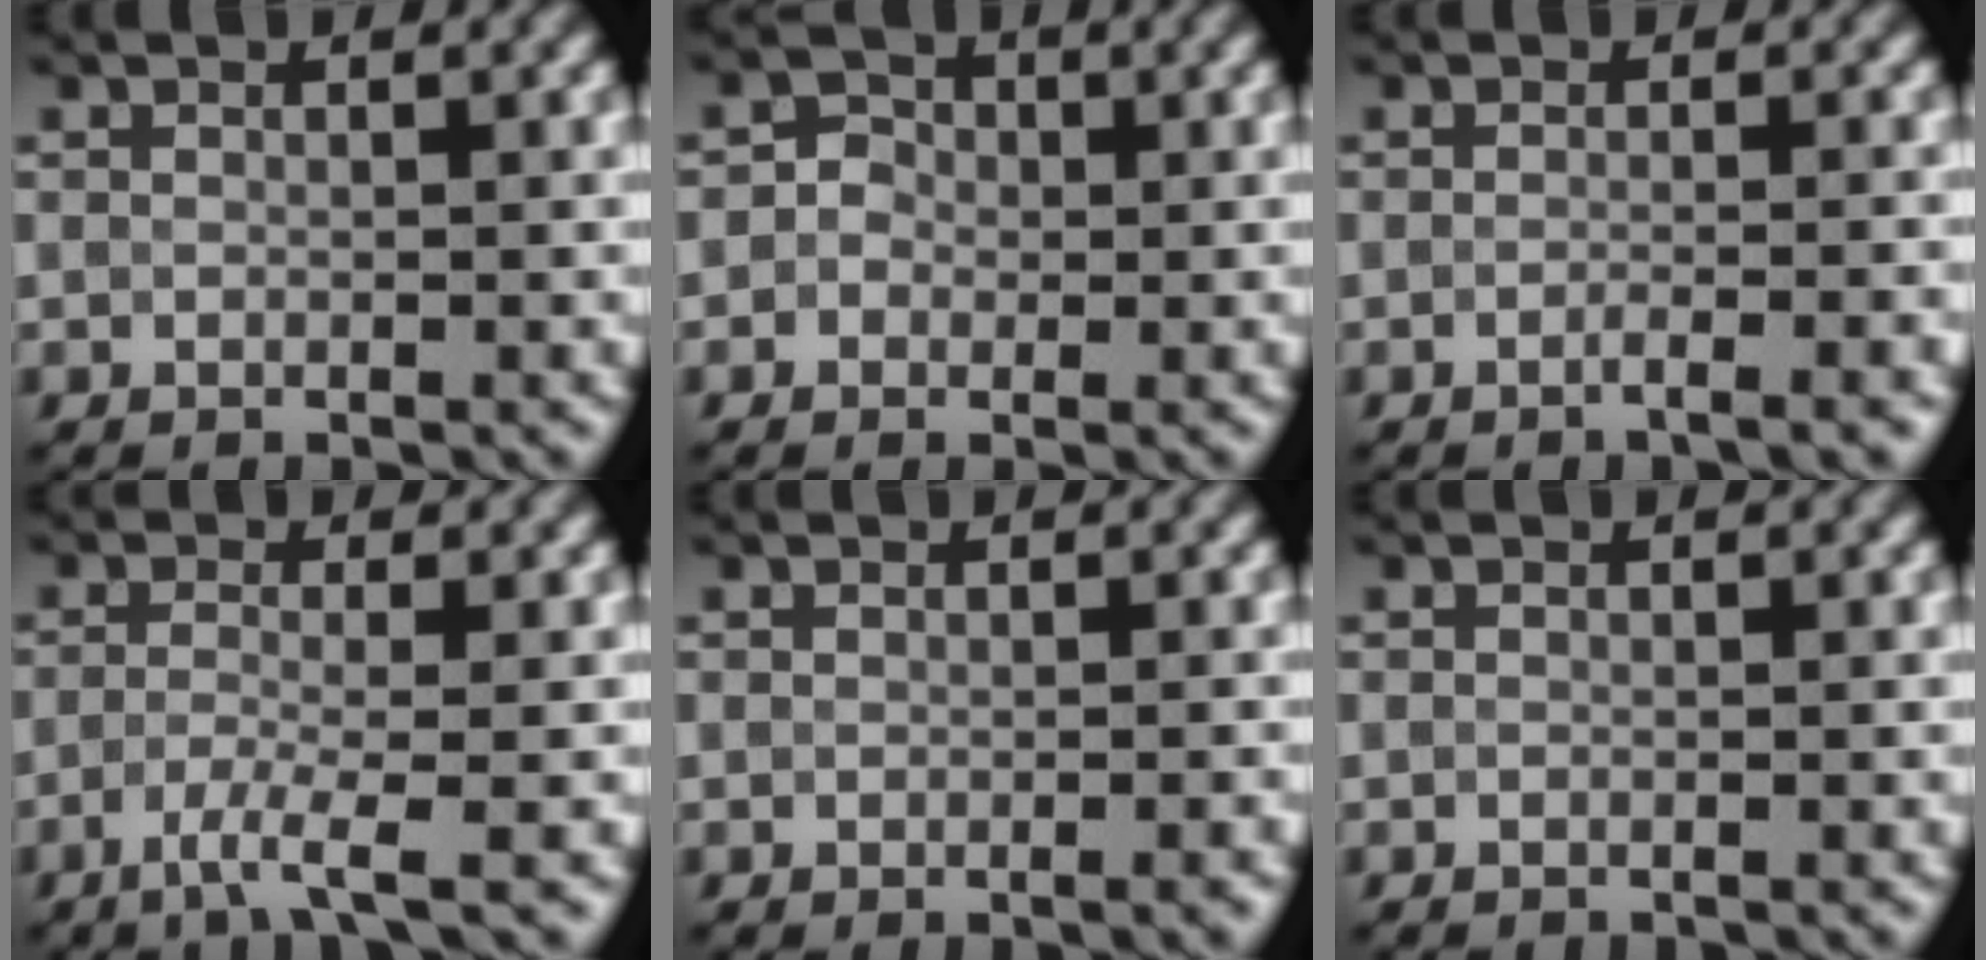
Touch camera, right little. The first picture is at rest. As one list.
[{"total": 1.5, "force": [0.0, 1.4, 0.4], "torque": [0.000, 0.004, -0.010]}, {"total": 2.7, "force": [-1.4, 0.7, 2.2], "torque": [-0.016, 0.000, -0.031]}, {"total": 3.2, "force": [-1.6, 0.4, 2.7], "torque": [-0.047, -0.003, -0.043]}, {"total": 0.7, "force": [-0.3, 0.1, 0.6], "torque": [-0.005, 0.001, -0.006]}, {"total": 0.8, "force": [-0.8, 0.0, 0.0], "torque": [0.005, -0.006, -0.016]}]